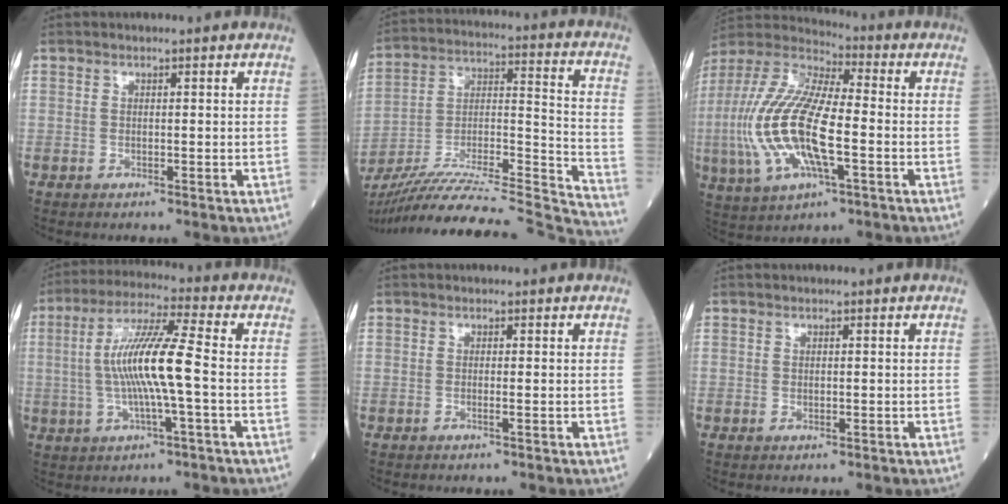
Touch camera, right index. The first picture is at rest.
{"total": 34.7, "force": [-32.0, 0.3, 13.2], "torque": [-0.170, -0.037, -0.476]}
{"total": 18.5, "force": [-3.3, 5.4, 17.4], "torque": [-0.389, -0.005, -0.060]}
{"total": 11.2, "force": [-0.7, 0.3, 11.2], "torque": [-0.217, 0.009, -0.019]}
{"total": 0.7, "force": [-0.2, -0.1, 0.6], "torque": [-0.011, -0.001, -0.005]}
{"total": 0.8, "force": [-0.1, 0.5, 0.6], "torque": [-0.007, -0.002, -0.002]}